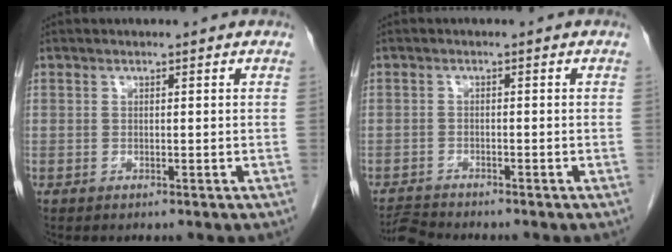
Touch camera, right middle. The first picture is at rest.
{"total": 2.8, "force": [-2.7, -0.6, -0.1], "torque": [0.000, -0.018, -0.046]}